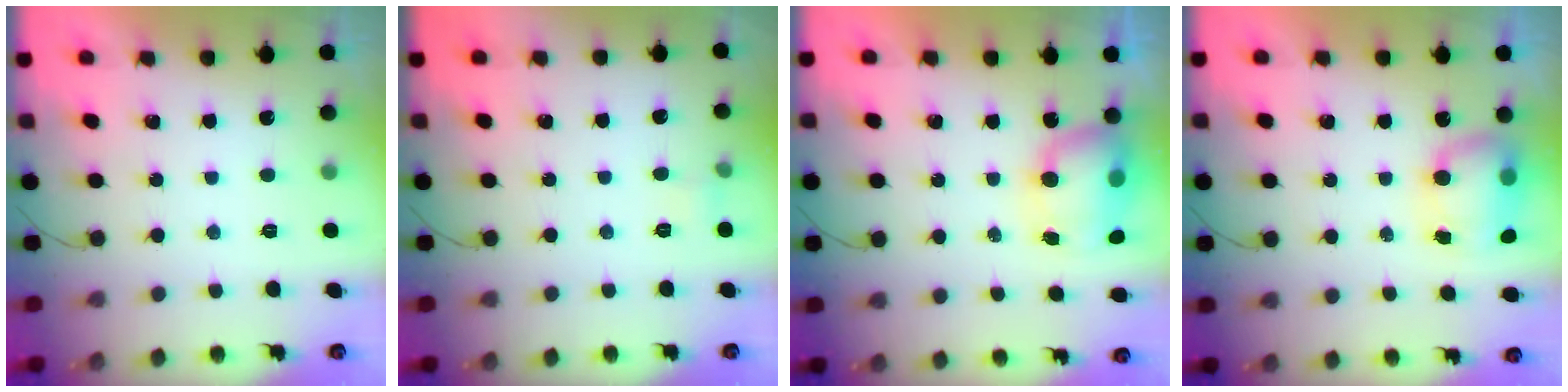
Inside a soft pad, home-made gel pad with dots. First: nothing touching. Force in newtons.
{"total": 3.3, "press": 3.0, "slide": 1.2}
{"total": 8.7, "press": 8.6, "slide": 1.6}
{"total": 7.6, "press": 7.5, "slide": 1.2}